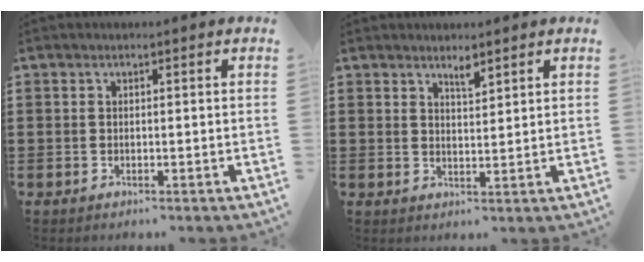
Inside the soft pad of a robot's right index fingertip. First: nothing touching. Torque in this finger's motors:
{"motor_torque": [0.18, 0.02, 0.01, 0.01]}